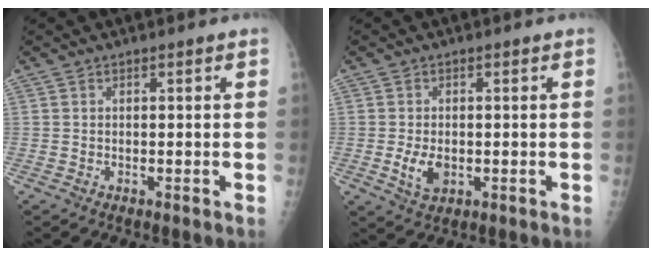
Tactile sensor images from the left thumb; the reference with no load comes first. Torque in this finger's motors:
{"motor_torque": [-0.29, 0.34, 0.39, 0.01, 0.04]}